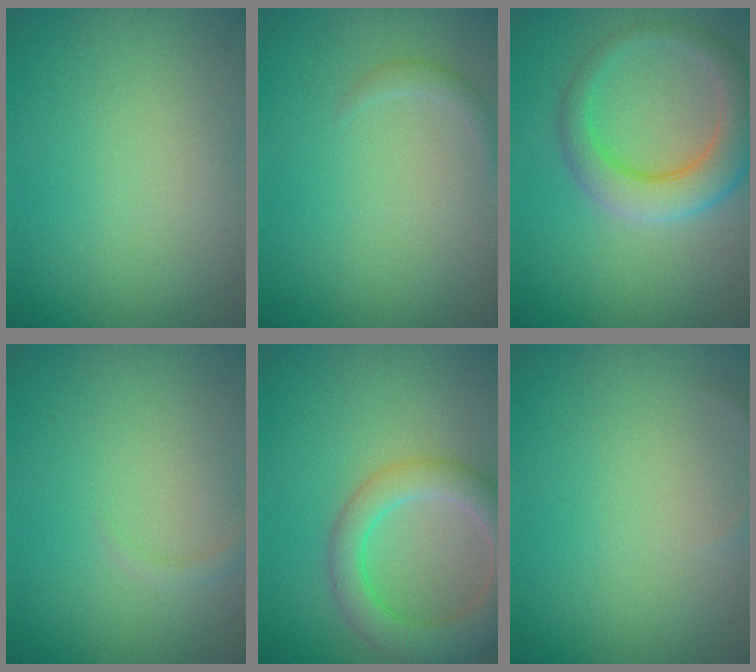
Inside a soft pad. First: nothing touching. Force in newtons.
{"total": 0.9, "press": 0.9, "slide": 0.1}
{"total": 5.3, "press": 5.3, "slide": 0.4}
{"total": 0.8, "press": 0.8, "slide": 0.1}
{"total": 6.1, "press": 6.1, "slide": 0.4}
{"total": 0.5, "press": 0.5, "slide": 0.1}